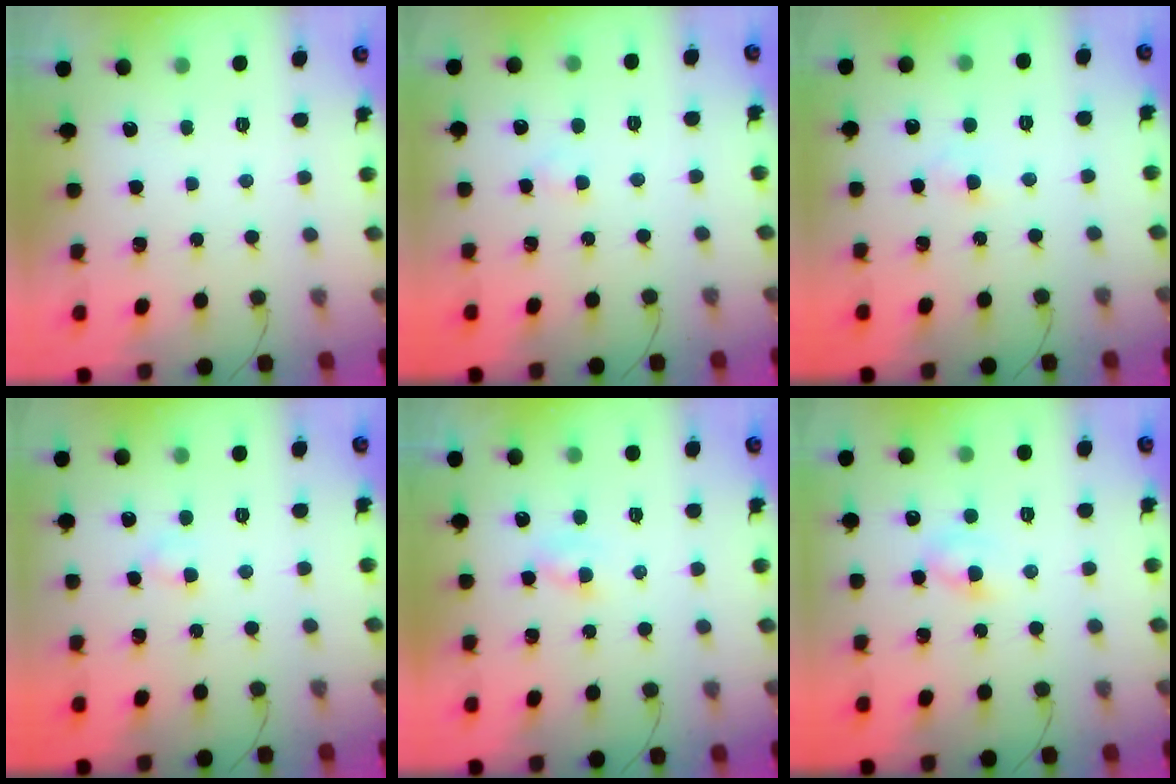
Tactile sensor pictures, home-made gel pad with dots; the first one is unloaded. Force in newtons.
{"total": 1.5, "press": 1.2, "slide": 0.8}
{"total": 2.1, "press": 1.9, "slide": 0.9}
{"total": 2.6, "press": 2.3, "slide": 1.0}
{"total": 1.6, "press": 1.4, "slide": 0.7}
{"total": 2.9, "press": 2.7, "slide": 1.1}